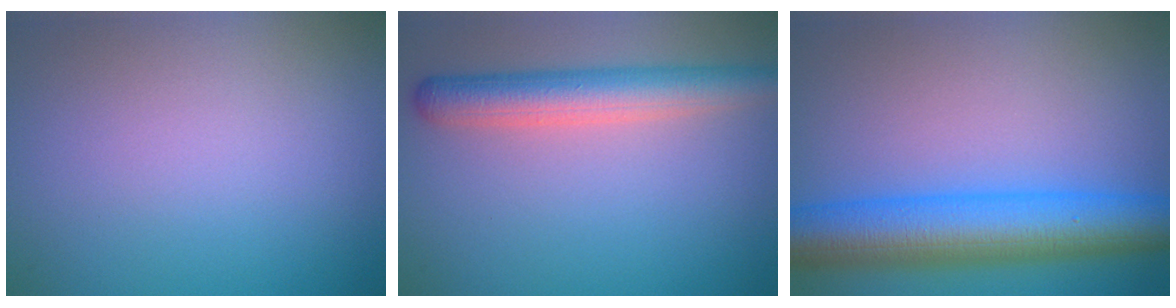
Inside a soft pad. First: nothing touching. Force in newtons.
{"total": 4.7, "press": 4.7, "slide": 0.2}
{"total": 8.4, "press": 8.4, "slide": 0.3}